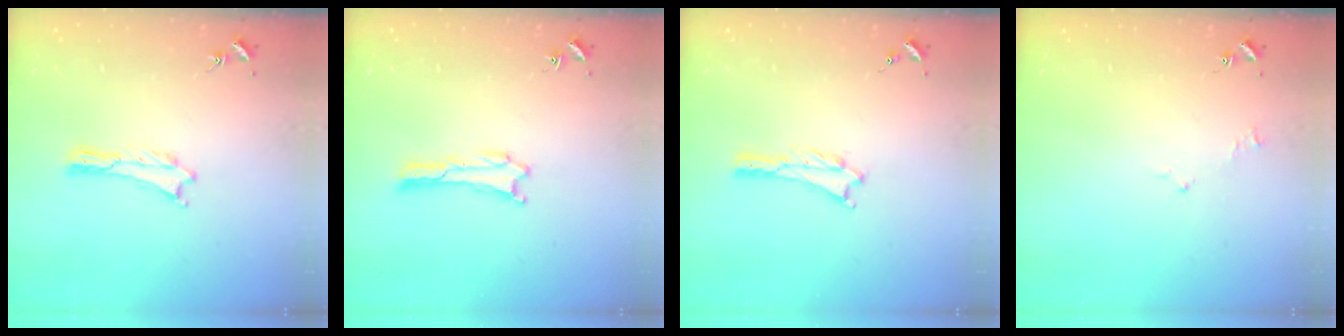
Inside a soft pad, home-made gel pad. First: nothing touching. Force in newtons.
{"total": 0.0}
{"total": 0.9, "press": 0.9, "slide": 0.2}
{"total": 1.6, "press": 1.5, "slide": 0.3}